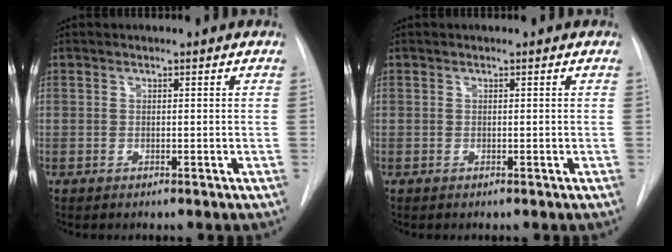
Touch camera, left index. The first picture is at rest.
{"total": 0.0}